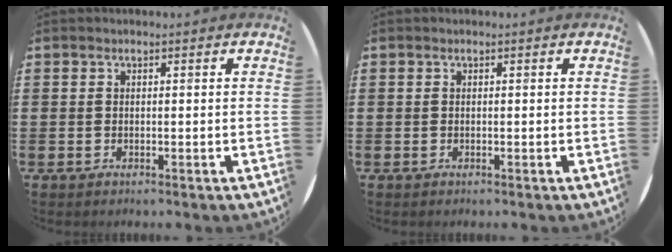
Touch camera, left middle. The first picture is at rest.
{"total": 0.0}